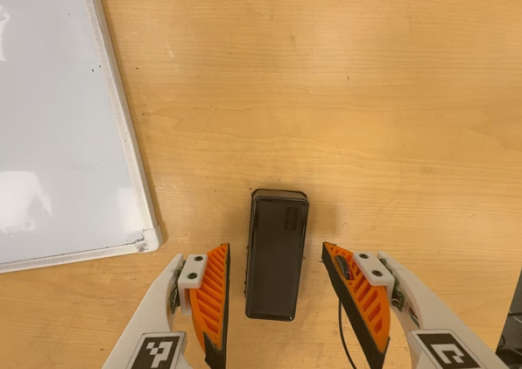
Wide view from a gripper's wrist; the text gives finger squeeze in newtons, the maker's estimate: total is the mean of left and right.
{"total": 0.0}